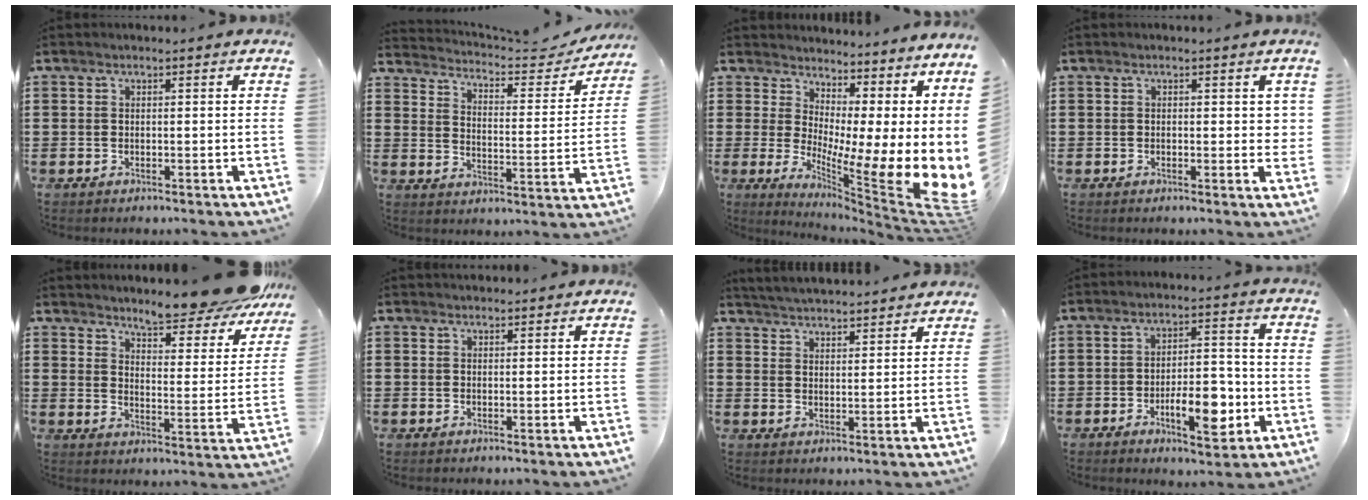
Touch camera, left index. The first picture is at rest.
{"total": 3.5, "force": [3.5, 0.3, 0.5], "torque": [-0.034, -0.028, 0.051]}
{"total": 4.3, "force": [-1.0, 2.8, 3.1], "torque": [-0.033, -0.058, -0.022]}
{"total": 1.8, "force": [0.2, 1.0, 1.4], "torque": [-0.021, 0.004, 0.001]}
{"total": 8.4, "force": [8.1, -0.6, 2.4], "torque": [-0.055, -0.058, 0.137]}
{"total": 1.2, "force": [1.1, 0.3, -0.1], "torque": [-0.002, 0.002, 0.022]}
{"total": 3.7, "force": [3.7, -0.5, -0.1], "torque": [-0.012, -0.018, 0.065]}
{"total": 8.2, "force": [-3.1, 3.4, 6.7], "torque": [-0.099, -0.001, -0.055]}